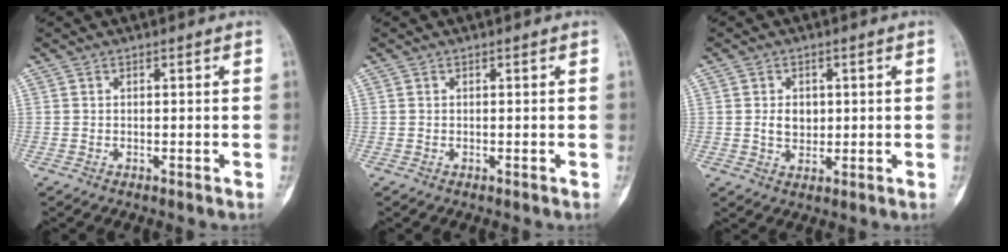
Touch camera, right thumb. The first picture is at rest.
{"total": 0.0}
{"total": 4.1, "force": [0.5, 3.1, 2.6], "torque": [-0.029, -0.003, 0.012]}